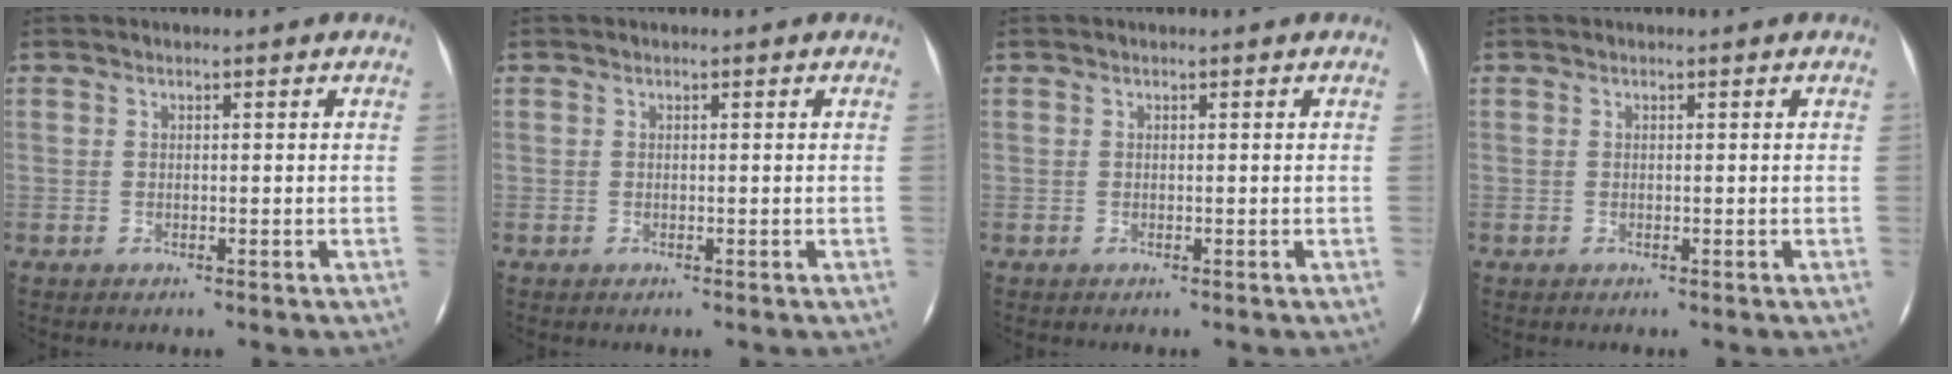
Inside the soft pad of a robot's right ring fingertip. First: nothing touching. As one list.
[{"total": 0.0}, {"total": 0.0}, {"total": 0.0}]